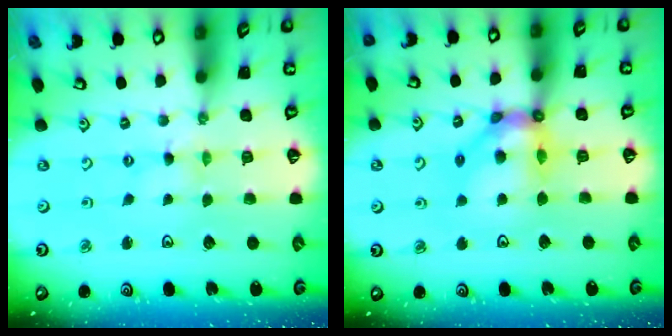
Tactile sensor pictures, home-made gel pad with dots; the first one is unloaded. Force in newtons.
{"total": 12.1, "press": 12.0, "slide": 1.3}